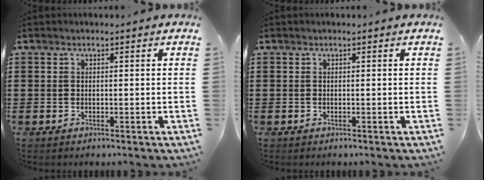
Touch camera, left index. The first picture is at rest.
{"total": 0.0}